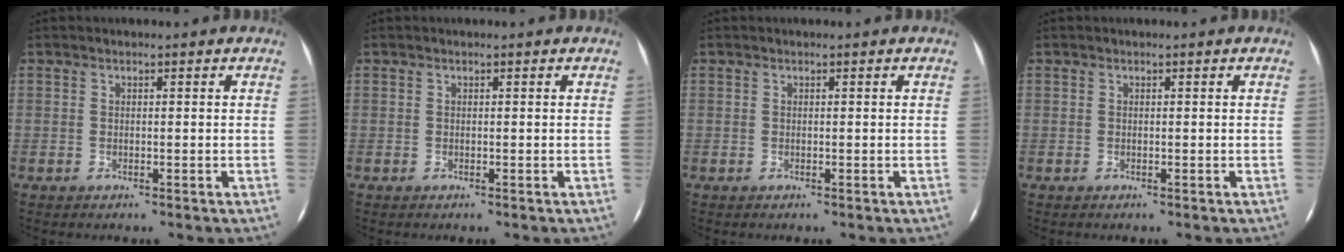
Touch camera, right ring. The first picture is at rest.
{"total": 0.0}
{"total": 0.0}
{"total": 0.0}